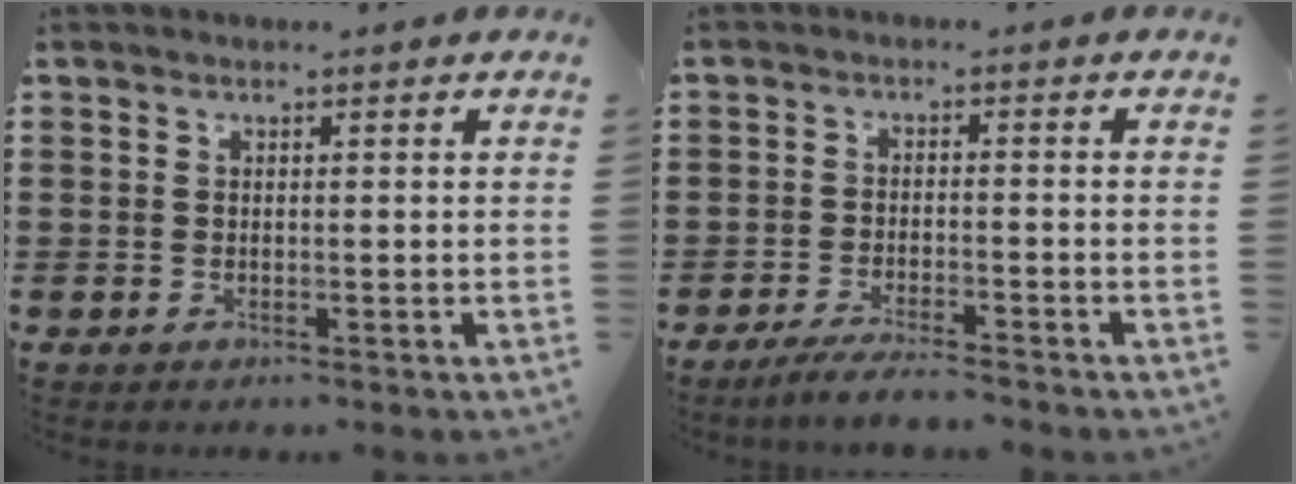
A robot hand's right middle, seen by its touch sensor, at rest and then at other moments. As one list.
[{"total": 3.5, "force": [-3.2, 0.0, 1.2], "torque": [-0.028, -0.005, -0.065]}]